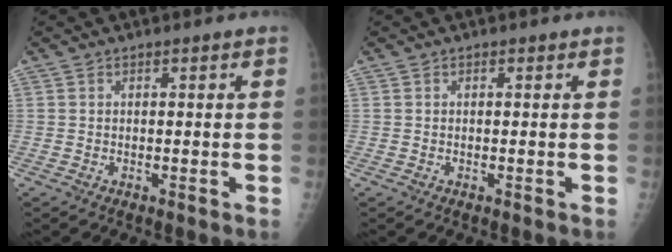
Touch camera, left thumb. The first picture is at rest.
{"total": 0.0}